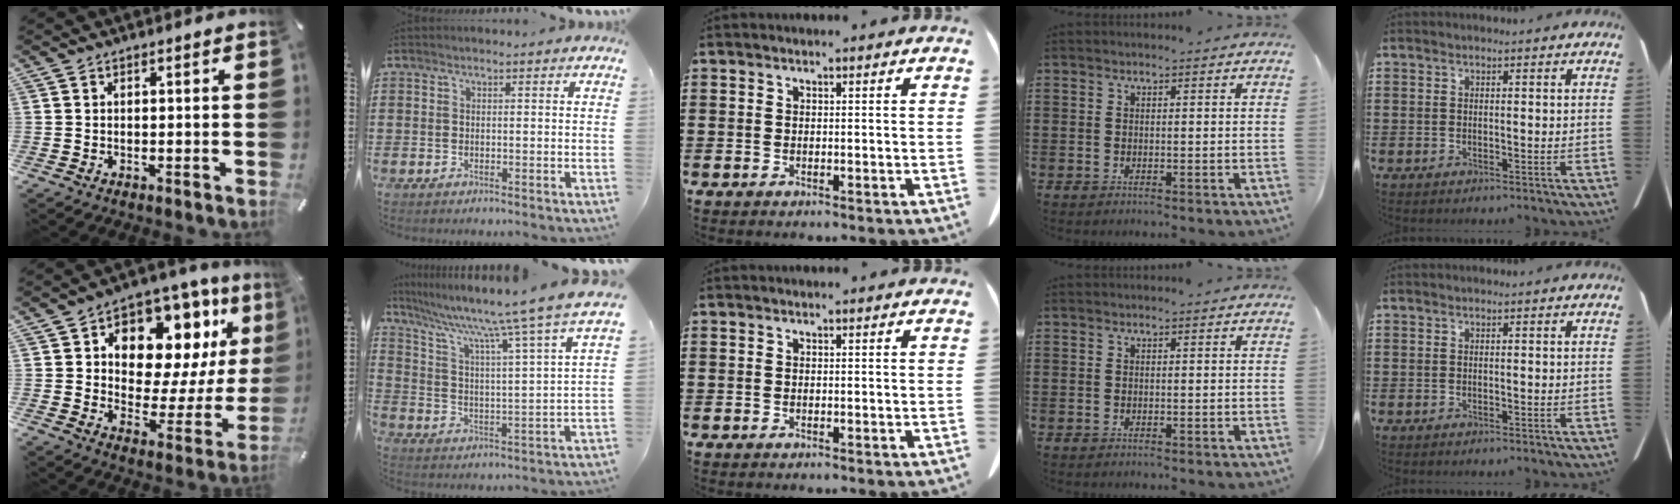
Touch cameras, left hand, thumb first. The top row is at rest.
{"thumb": {"total": 13.7, "force": [7.1, 9.1, 7.3], "torque": [-0.107, -0.059, 0.126]}, "index": {"total": 9.0, "force": [7.6, -1.3, 4.6], "torque": [-0.115, -0.064, 0.113]}}